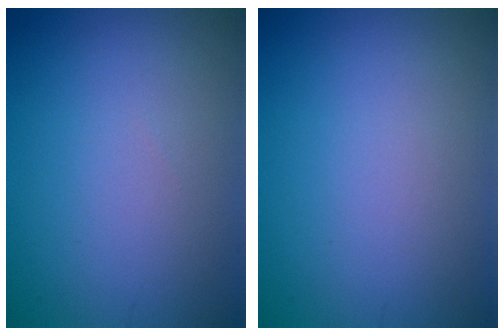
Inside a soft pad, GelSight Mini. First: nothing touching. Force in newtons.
{"total": 0.0}